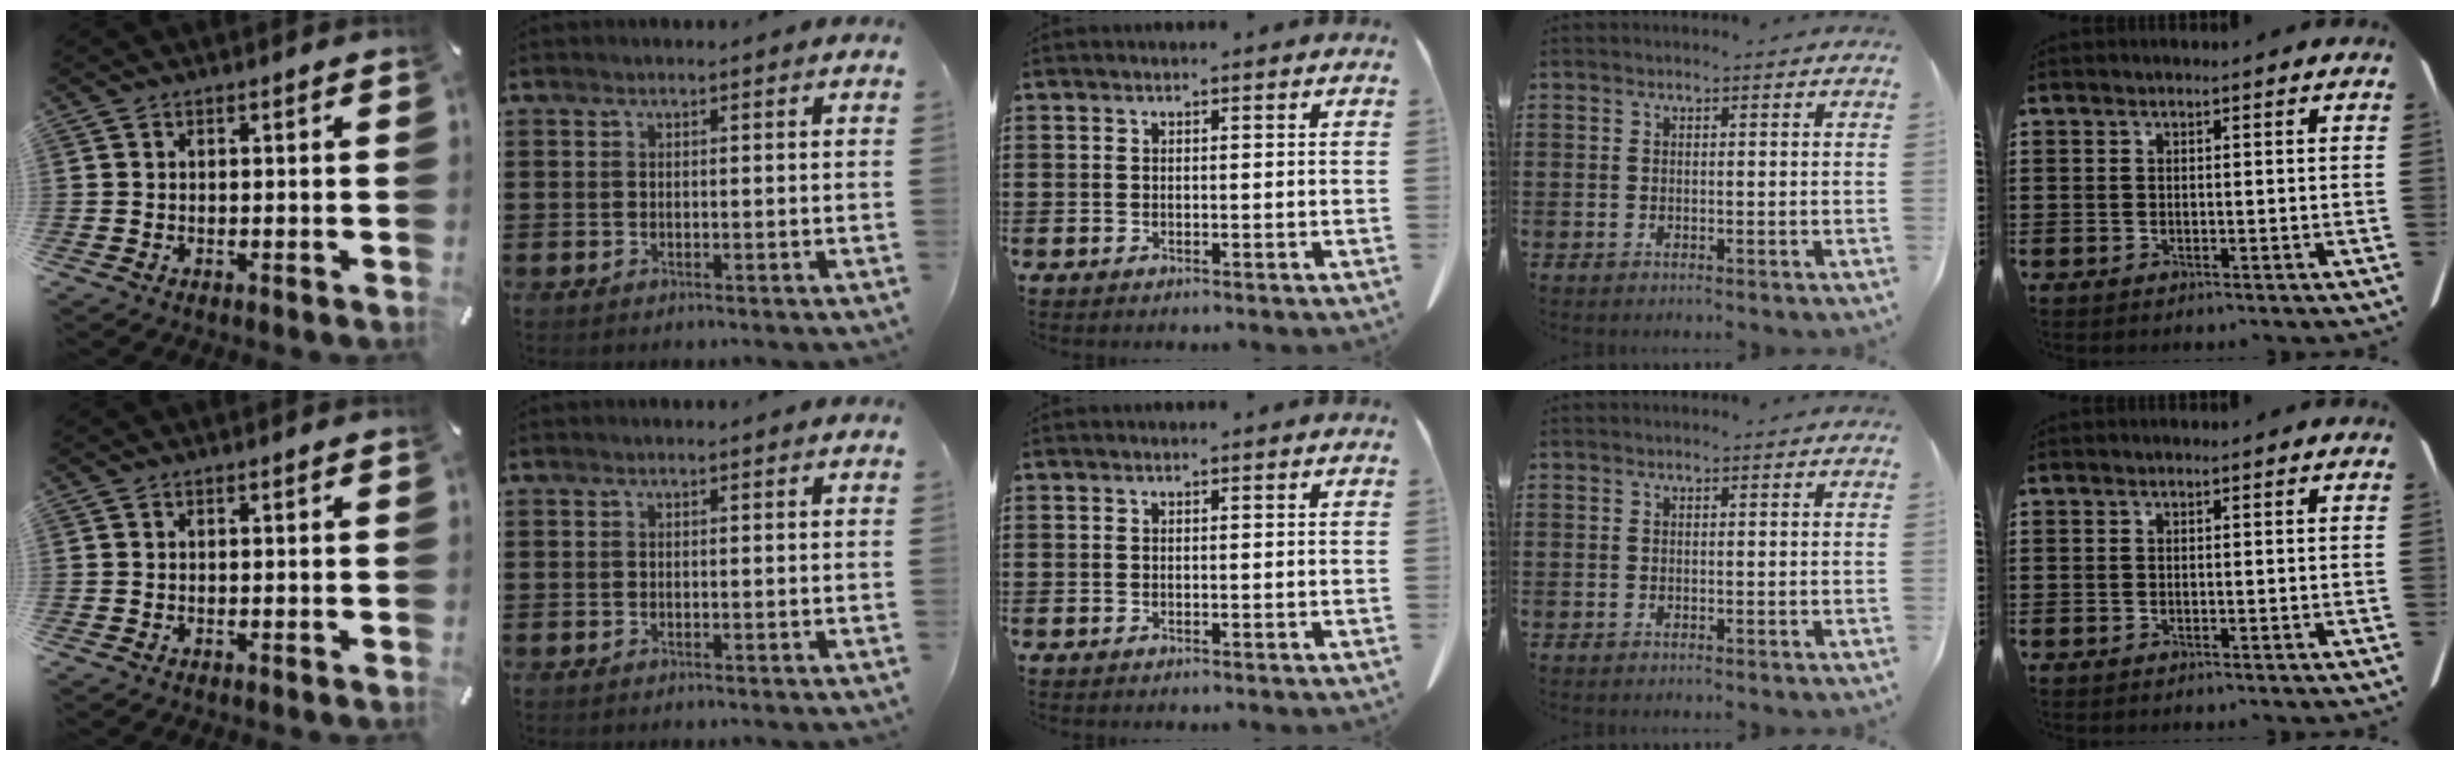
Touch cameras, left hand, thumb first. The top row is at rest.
{}